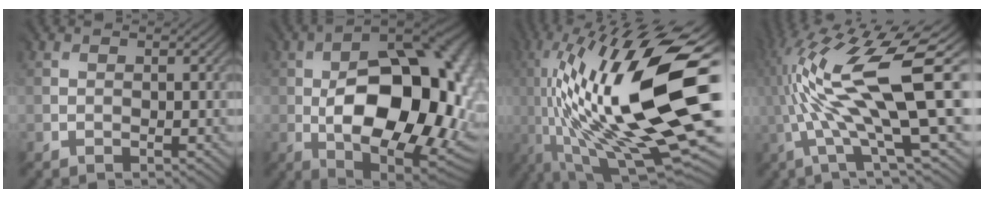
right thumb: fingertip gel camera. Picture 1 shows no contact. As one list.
[{"total": 17.6, "force": [-1.7, 9.4, 14.7], "torque": [-0.207, 0.001, -0.030]}, {"total": 20.5, "force": [-0.1, 6.3, 19.5], "torque": [-0.371, -0.007, 0.003]}, {"total": 16.4, "force": [1.5, 3.5, 16.0], "torque": [-0.318, 0.024, 0.040]}]